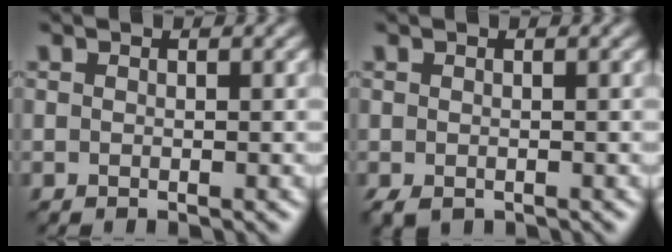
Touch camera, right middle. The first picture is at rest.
{"total": 1.3, "force": [-0.9, 0.7, 0.7], "torque": [-0.017, -0.010, -0.016]}